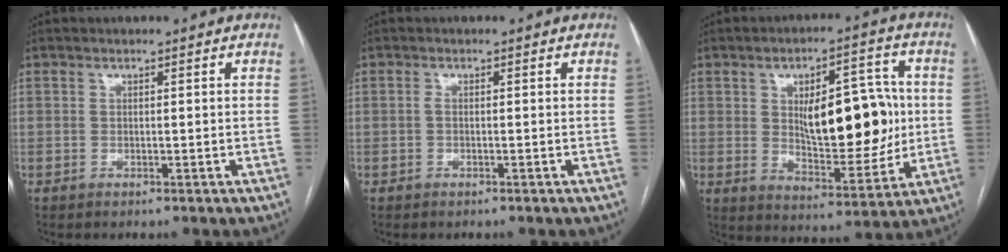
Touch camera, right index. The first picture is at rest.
{"total": 0.6, "force": [-0.1, 0.2, 0.5], "torque": [-0.008, 0.001, -0.004]}
{"total": 15.4, "force": [1.4, 6.2, 14.0], "torque": [-0.210, 0.010, 0.032]}